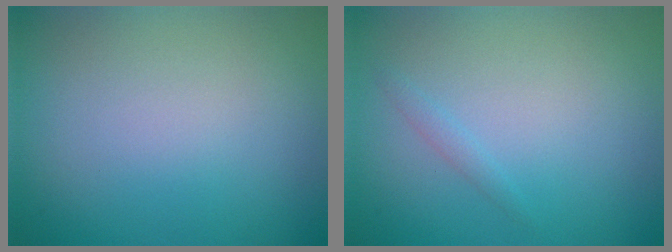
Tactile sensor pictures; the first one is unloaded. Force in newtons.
{"total": 0.7, "press": 0.7, "slide": 0.0}